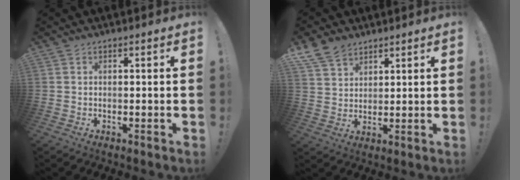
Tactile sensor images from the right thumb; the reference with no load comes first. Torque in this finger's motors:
{"motor_torque": [0.01, 0.01, 0.14, 0.05, 0.09]}